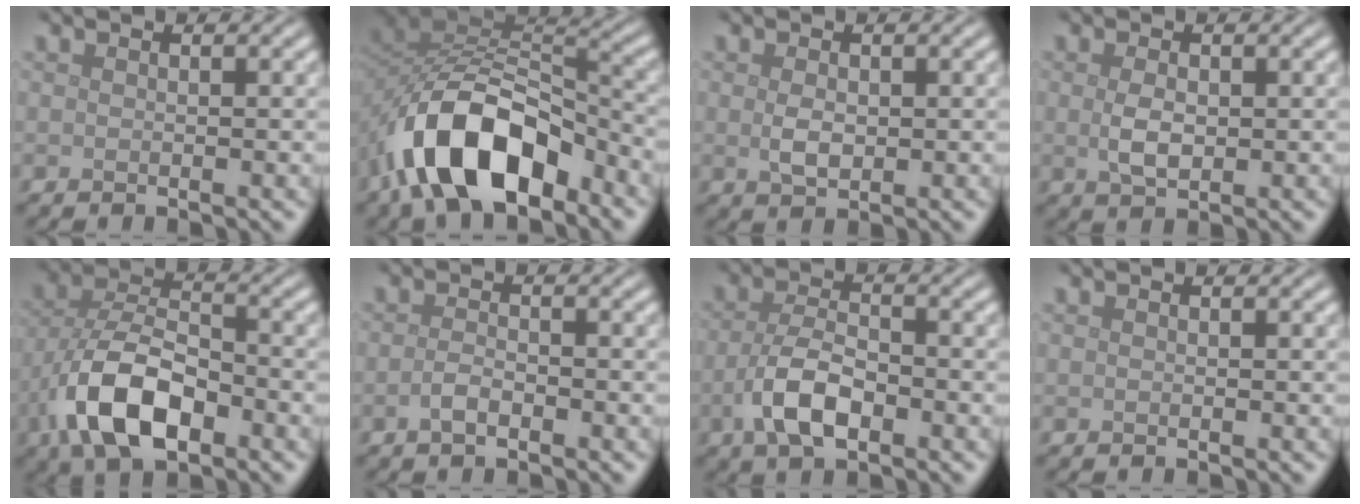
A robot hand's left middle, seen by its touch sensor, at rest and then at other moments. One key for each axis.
{"total": 11.4, "fx": -6.2, "fy": 5.9, "fz": 7.6, "tx": -0.136, "ty": 0.003, "tz": -0.119}
{"total": 2.0, "fx": 0.1, "fy": 1.2, "fz": 1.5, "tx": -0.035, "ty": -0.002, "tz": 0.003}
{"total": 2.3, "fx": 0.1, "fy": 1.4, "fz": 1.9, "tx": -0.045, "ty": -0.003, "tz": 0.003}
{"total": 9.0, "fx": -3.8, "fy": 4.7, "fz": 6.7, "tx": -0.139, "ty": 0.001, "tz": -0.079}
{"total": 1.6, "fx": -0.8, "fy": 0.6, "fz": 1.2, "tx": -0.027, "ty": 0.000, "tz": -0.018}
{"total": 4.9, "fx": -1.9, "fy": 2.3, "fz": 3.9, "tx": -0.079, "ty": 0.001, "tz": -0.041}
{"total": 0.0}